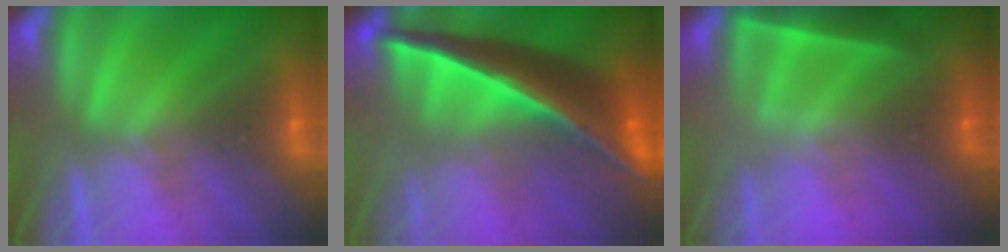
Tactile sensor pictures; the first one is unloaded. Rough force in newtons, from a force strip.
{"total": 7.1}
{"total": 4.3}